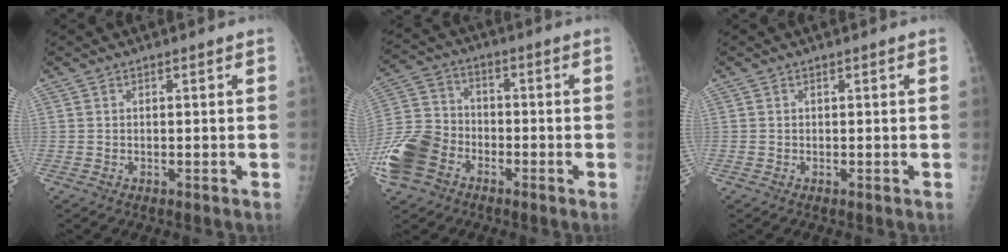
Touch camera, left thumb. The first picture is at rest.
{"total": 13.4, "force": [-6.5, 9.7, 6.7], "torque": [-0.142, 0.032, -0.131]}
{"total": 0.0}